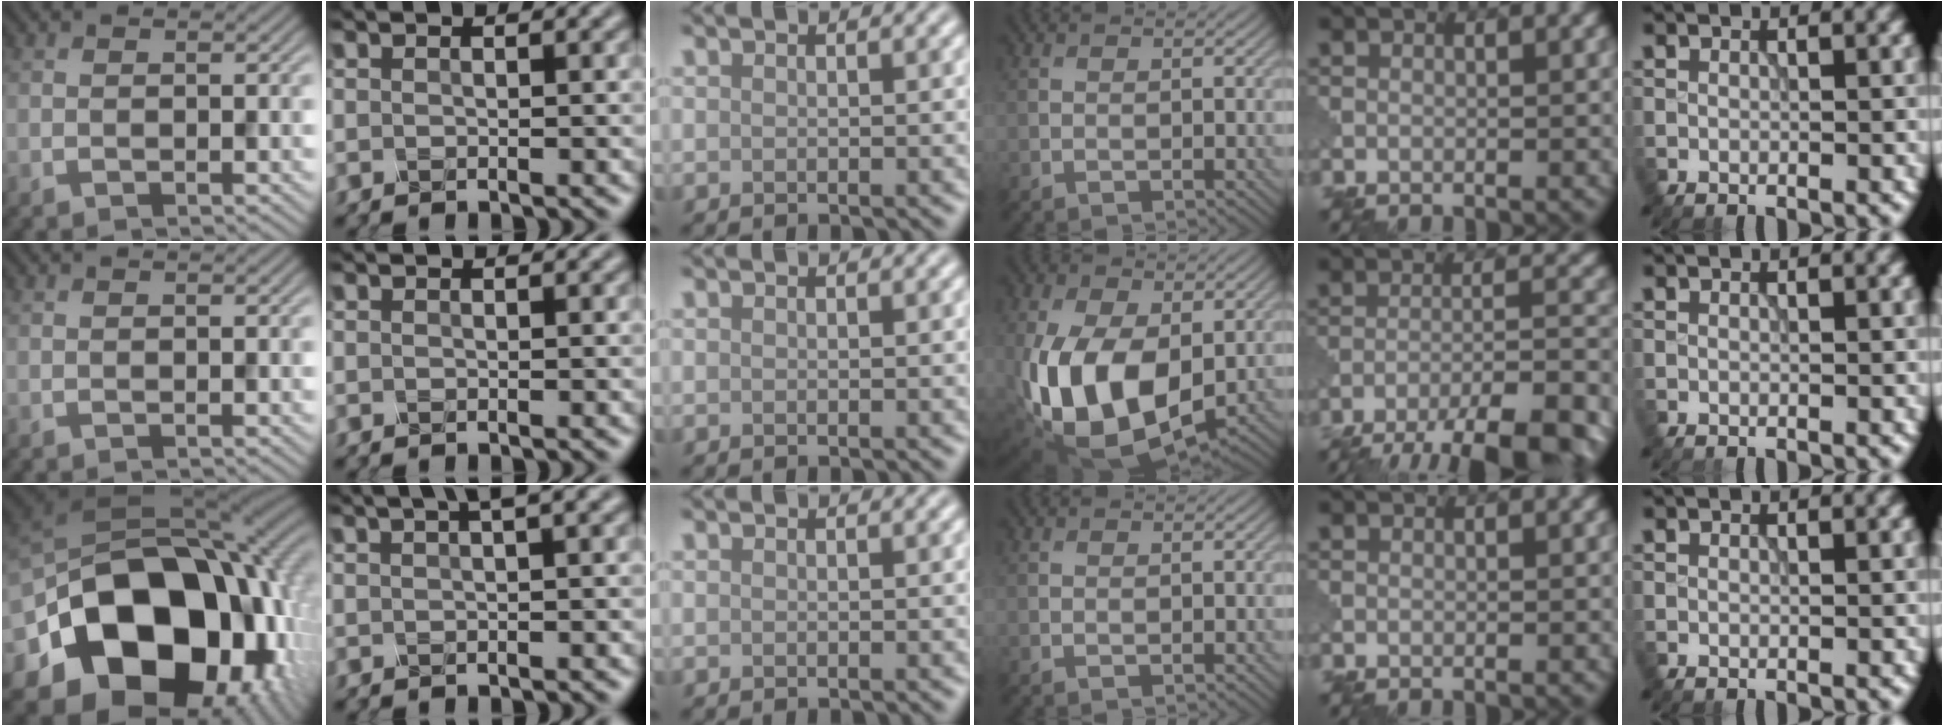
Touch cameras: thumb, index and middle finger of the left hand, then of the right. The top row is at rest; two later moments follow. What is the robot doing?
{"motion": "shake", "object": "sieve"}